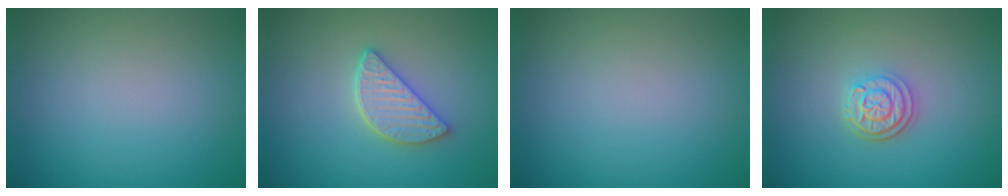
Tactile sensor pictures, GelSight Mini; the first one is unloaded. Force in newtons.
{"total": 3.5, "press": 3.1, "slide": 1.6}
{"total": 0.0}
{"total": 3.0, "press": 2.4, "slide": 1.8}